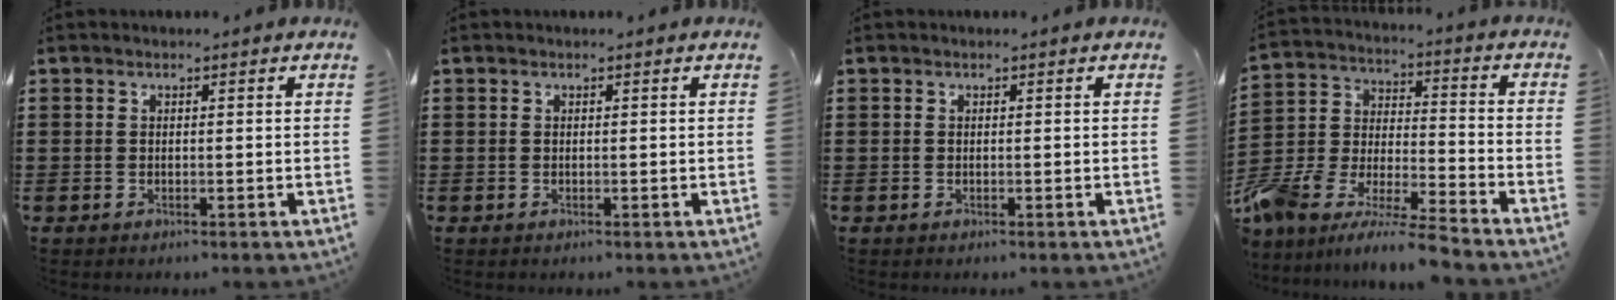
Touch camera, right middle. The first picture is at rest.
{"total": 0.0}
{"total": 0.0}
{"total": 9.5, "force": [-9.1, 0.6, 2.7], "torque": [-0.061, 0.006, -0.189]}